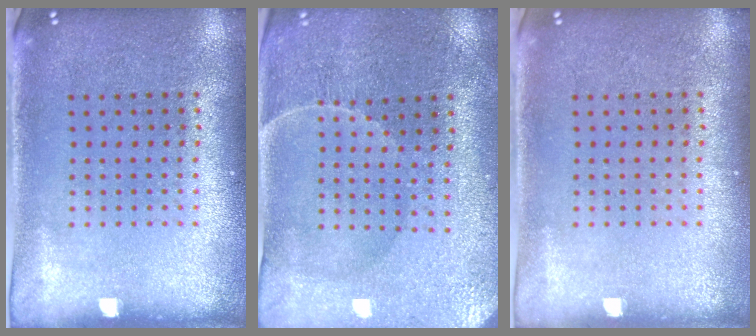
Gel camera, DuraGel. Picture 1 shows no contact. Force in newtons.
{"total": 0.9, "press": 0.8, "slide": 0.3}
{"total": 0.0}